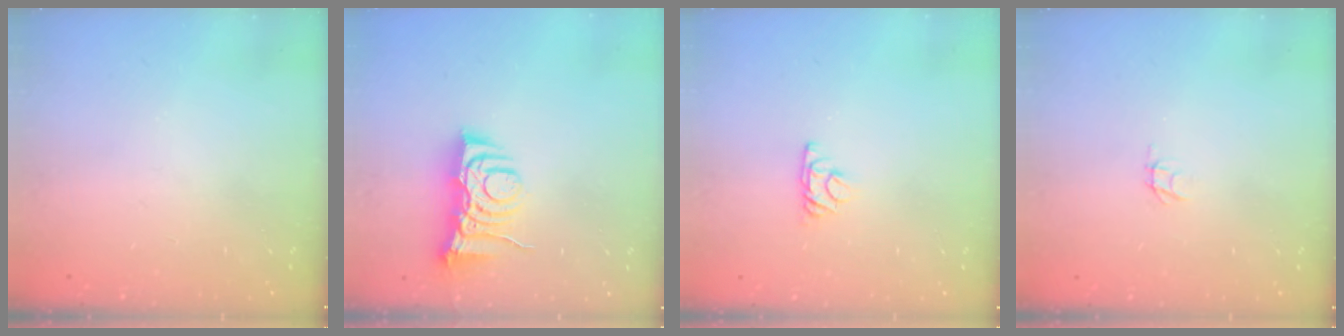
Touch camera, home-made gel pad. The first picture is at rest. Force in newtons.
{"total": 8.3, "press": 8.2, "slide": 1.1}
{"total": 4.3, "press": 4.3, "slide": 0.7}
{"total": 1.8, "press": 1.8, "slide": 0.1}